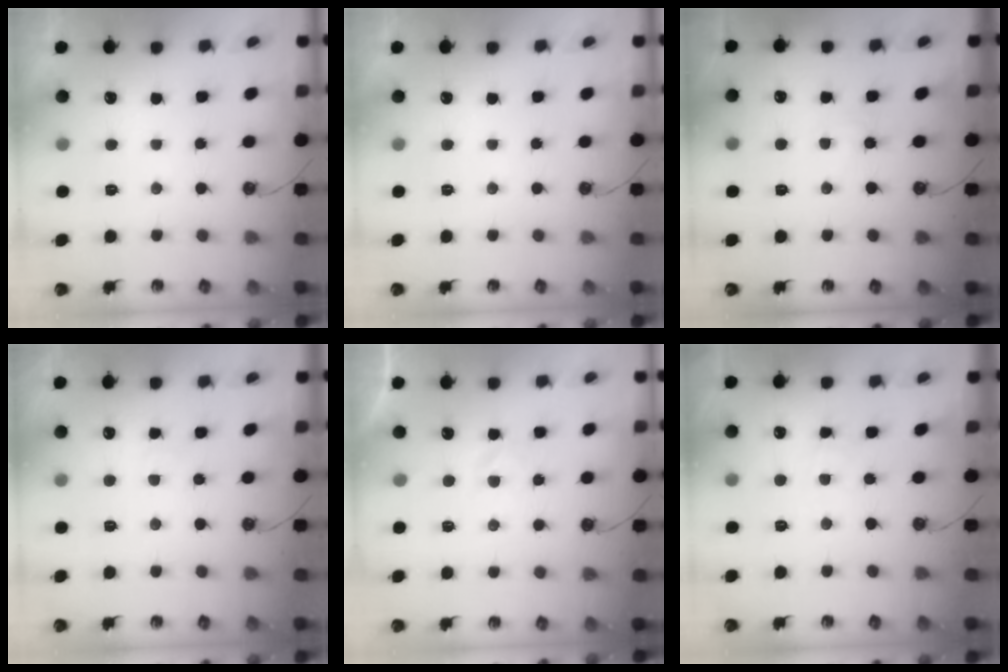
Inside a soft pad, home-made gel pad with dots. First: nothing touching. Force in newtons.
{"total": 0.0}
{"total": 4.5, "press": 4.4, "slide": 0.5}
{"total": 2.9, "press": 2.9, "slide": 0.5}
{"total": 2.8, "press": 2.7, "slide": 0.6}
{"total": 1.9, "press": 1.9, "slide": 0.1}